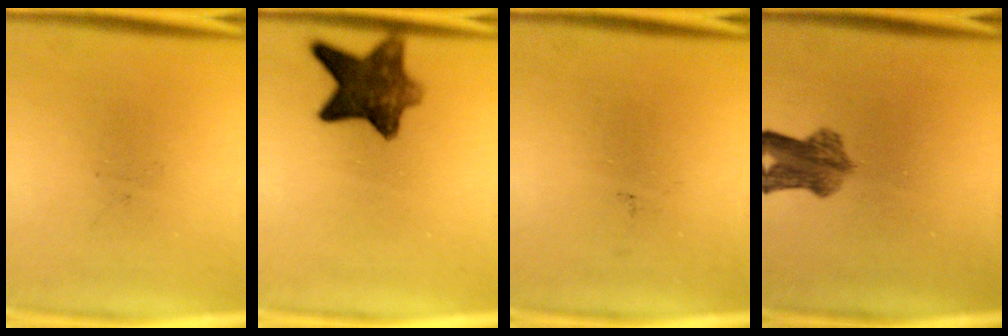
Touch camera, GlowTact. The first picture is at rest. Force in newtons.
{"total": 9.1}
{"total": 0.0}
{"total": 5.7}